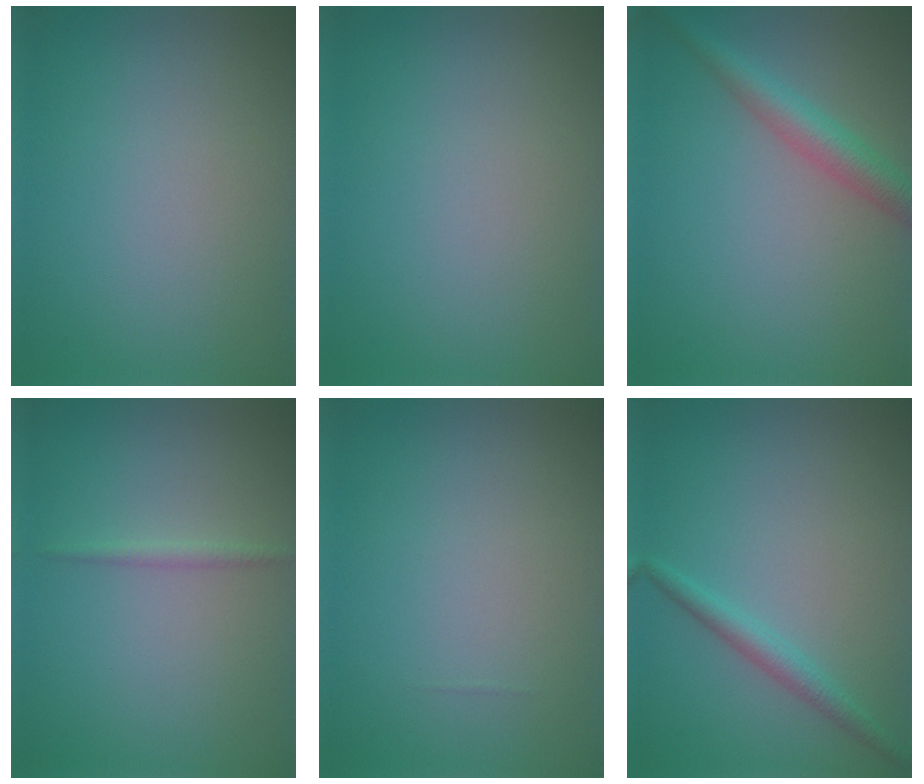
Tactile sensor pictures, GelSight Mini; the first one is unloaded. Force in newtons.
{"total": 0.0}
{"total": 3.3, "press": 3.3, "slide": 0.1}
{"total": 0.9, "press": 0.9, "slide": 0.0}
{"total": 0.0}
{"total": 2.0, "press": 2.0, "slide": 0.1}